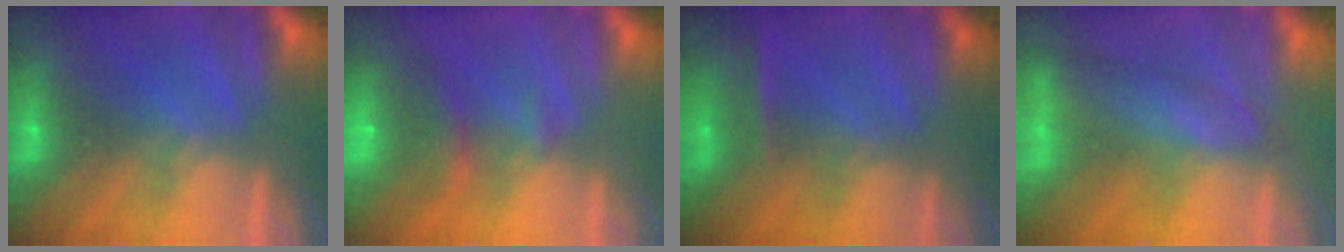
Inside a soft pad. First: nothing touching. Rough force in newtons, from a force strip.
{"total": 9.8}
{"total": 2.3}
{"total": 3.7}